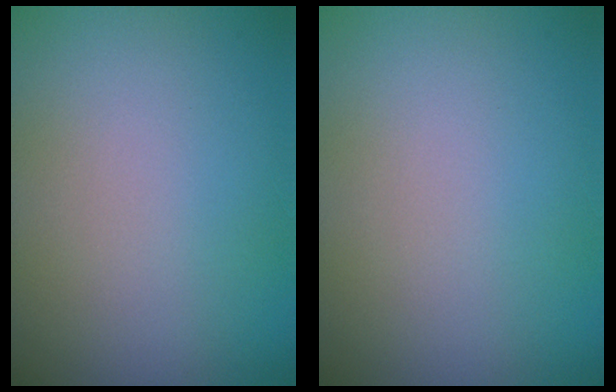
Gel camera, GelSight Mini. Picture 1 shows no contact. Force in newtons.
{"total": 0.0}